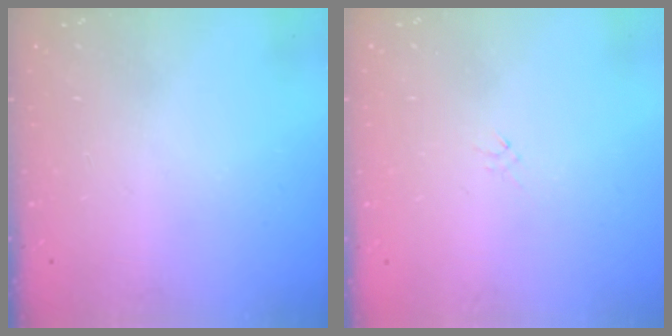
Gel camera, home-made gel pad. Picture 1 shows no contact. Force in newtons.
{"total": 0.0}